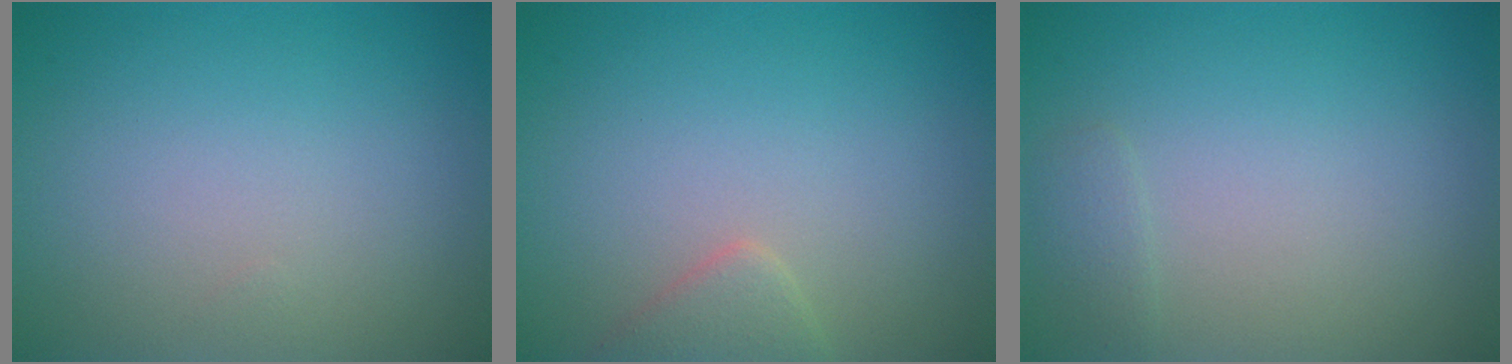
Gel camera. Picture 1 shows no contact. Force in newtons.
{"total": 1.9, "press": 1.9, "slide": 0.1}
{"total": 0.9, "press": 0.9, "slide": 0.0}